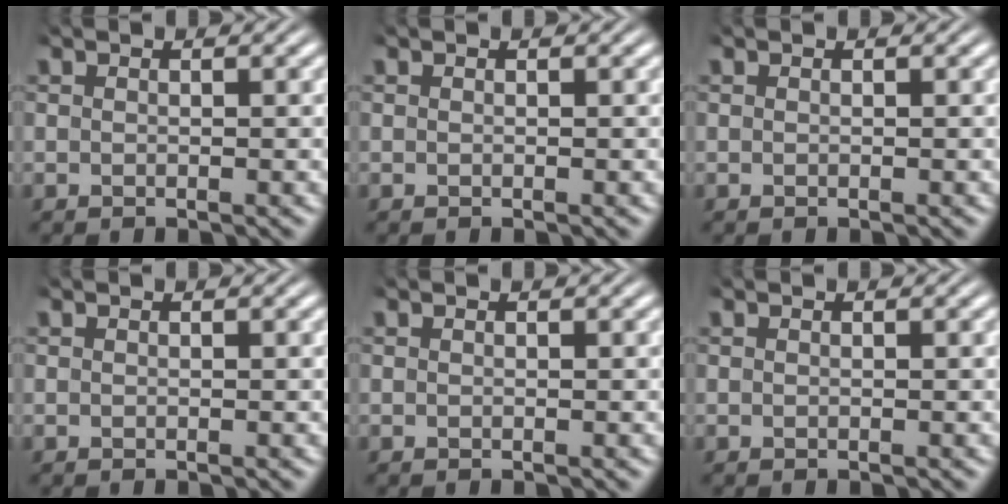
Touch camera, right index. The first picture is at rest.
{"total": 0.0}
{"total": 0.0}
{"total": 0.0}
{"total": 0.0}
{"total": 0.0}